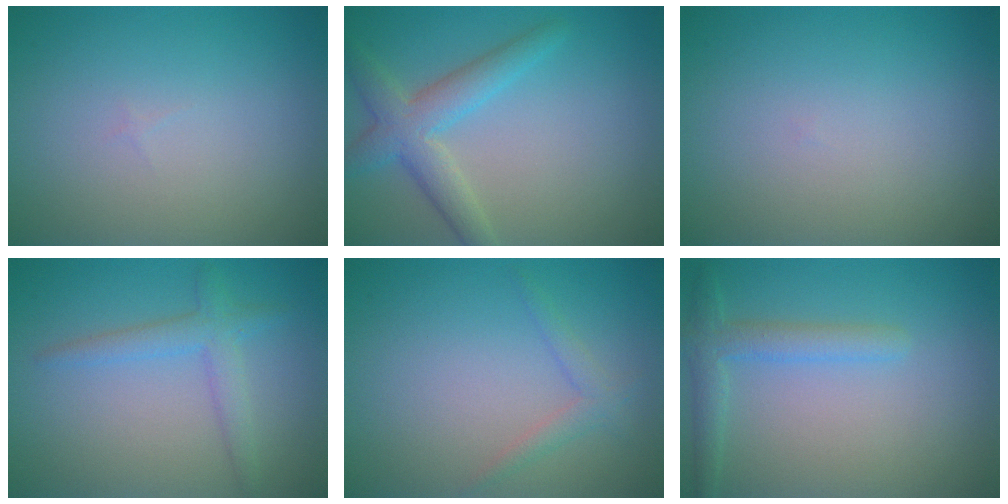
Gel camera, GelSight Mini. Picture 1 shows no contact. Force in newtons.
{"total": 4.1, "press": 4.1, "slide": 0.2}
{"total": 0.0}
{"total": 2.5, "press": 2.5, "slide": 0.1}
{"total": 1.4, "press": 1.4, "slide": 0.1}
{"total": 2.6, "press": 2.6, "slide": 0.2}